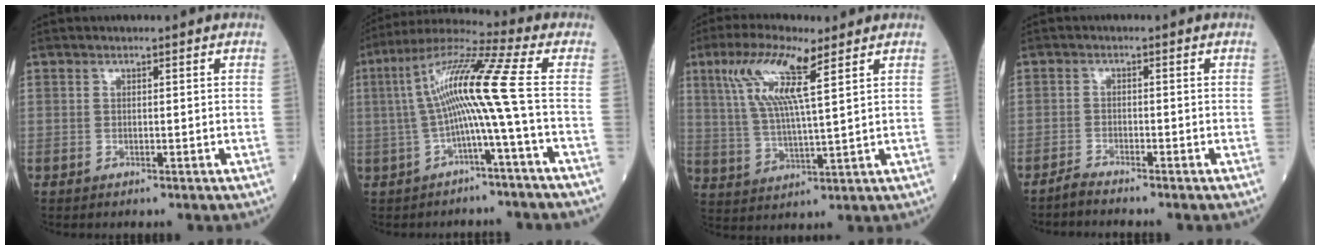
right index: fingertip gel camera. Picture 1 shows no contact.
{"total": 11.6, "force": [-0.8, -1.7, 11.4], "torque": [-0.217, 0.037, -0.018]}
{"total": 10.9, "force": [5.2, 1.0, 9.5], "torque": [-0.196, 0.010, 0.098]}
{"total": 1.9, "force": [-1.9, -0.5, 0.1], "torque": [-0.009, -0.006, -0.039]}